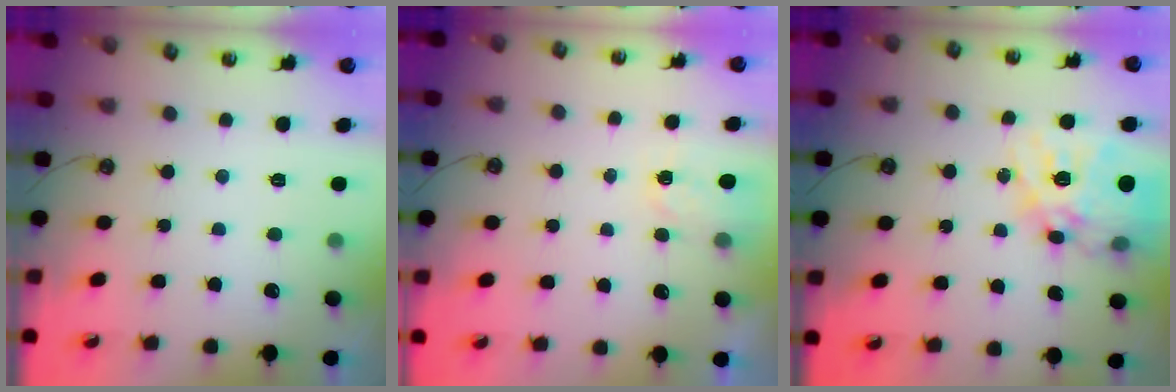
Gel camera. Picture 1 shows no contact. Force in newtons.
{"total": 2.0, "press": 2.0, "slide": 0.4}
{"total": 20.0, "press": 19.9, "slide": 1.8}